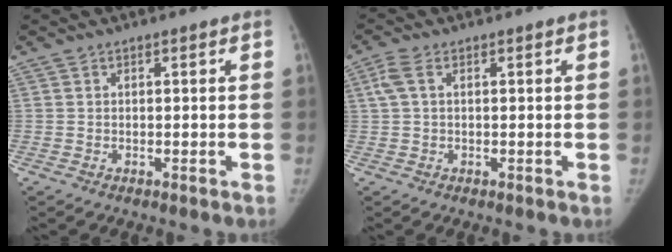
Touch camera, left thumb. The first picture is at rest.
{"total": 3.0, "force": [0.8, 1.5, 2.5], "torque": [-0.072, 0.014, 0.016]}